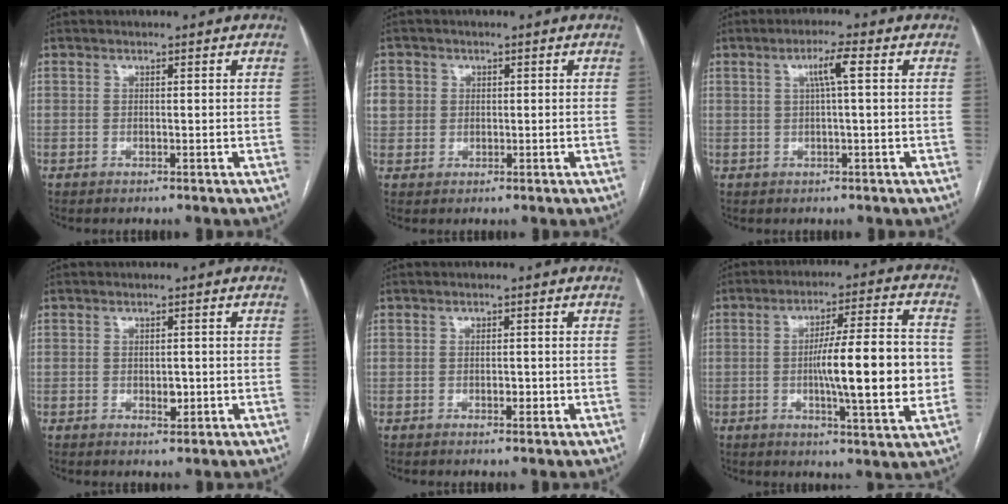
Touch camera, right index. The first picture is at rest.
{"total": 5.0, "force": [0.8, 4.8, 1.0], "torque": [-0.023, 0.013, 0.019]}
{"total": 3.7, "force": [0.9, -0.1, 3.5], "torque": [-0.063, 0.007, 0.016]}
{"total": 2.0, "force": [-0.4, 1.1, 1.6], "torque": [-0.026, -0.001, -0.002]}
{"total": 1.4, "force": [-0.4, 0.9, 1.0], "torque": [-0.010, 0.002, -0.004]}
{"total": 15.1, "force": [-1.3, 1.6, 14.9], "torque": [-0.230, 0.007, -0.021]}